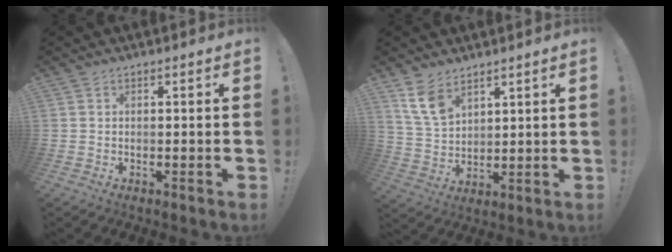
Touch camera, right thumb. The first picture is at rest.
{"total": 9.2, "force": [6.3, 5.2, 4.3], "torque": [-0.083, -0.030, 0.126]}